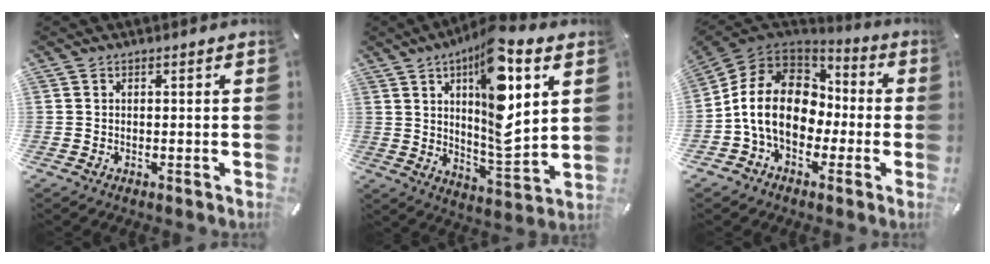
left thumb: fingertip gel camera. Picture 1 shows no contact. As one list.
[{"total": 18.0, "force": [7.1, 6.3, 15.3], "torque": [-0.236, -0.033, 0.111]}, {"total": 16.0, "force": [-1.9, 12.5, 9.8], "torque": [-0.208, 0.027, -0.031]}]